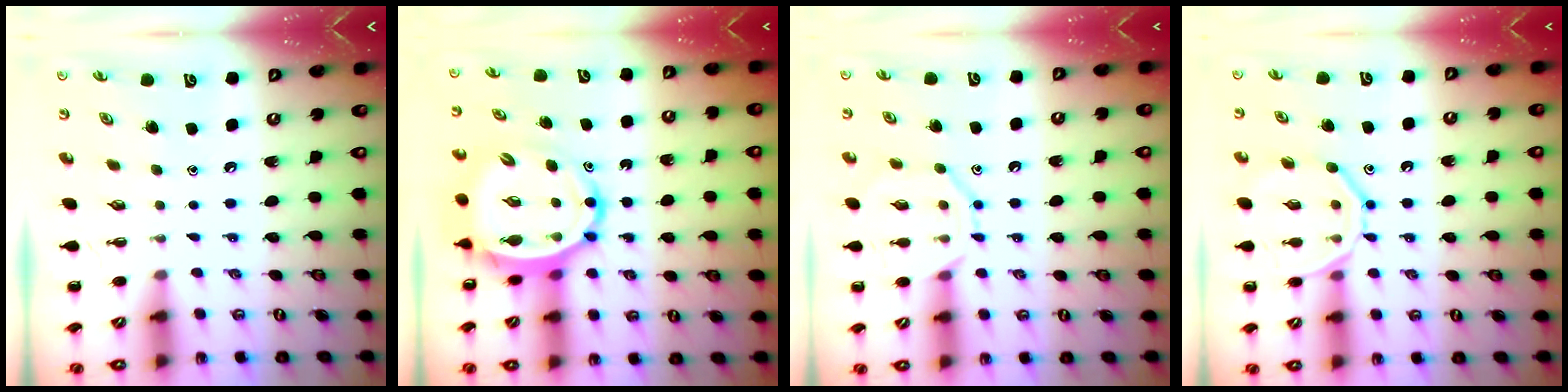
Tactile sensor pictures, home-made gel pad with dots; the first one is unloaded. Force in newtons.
{"total": 10.3, "press": 9.9, "slide": 2.8}
{"total": 10.5, "press": 10.5, "slide": 0.6}
{"total": 14.2, "press": 14.1, "slide": 1.0}